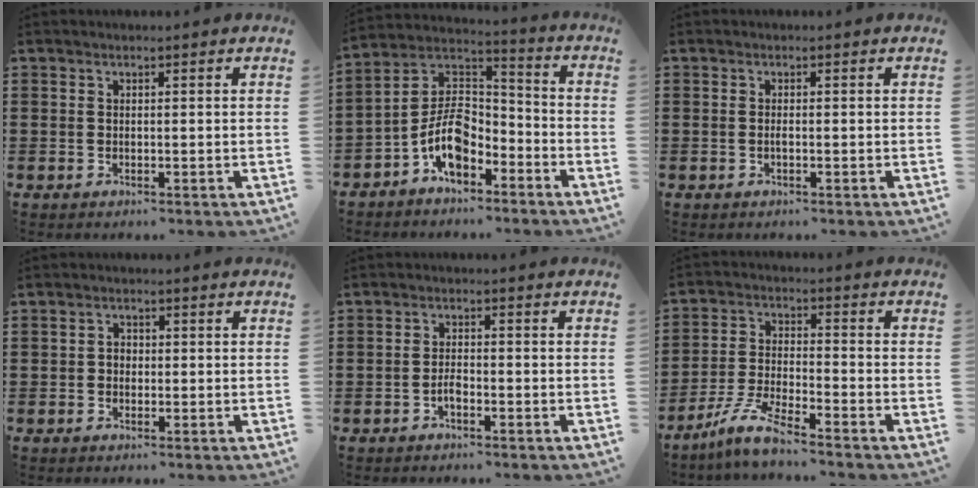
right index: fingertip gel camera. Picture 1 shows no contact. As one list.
[{"total": 8.7, "force": [-4.4, 4.8, 5.8], "torque": [-0.139, -0.006, -0.091]}, {"total": 0.7, "force": [-0.3, 0.1, 0.7], "torque": [-0.013, -0.003, -0.005]}, {"total": 1.3, "force": [-0.3, 1.1, 0.6], "torque": [-0.014, 0.002, -0.008]}, {"total": 2.1, "force": [-1.2, 0.9, 1.4], "torque": [-0.029, 0.004, -0.023]}, {"total": 6.7, "force": [-5.6, 0.3, 3.6], "torque": [-0.099, -0.014, -0.117]}]